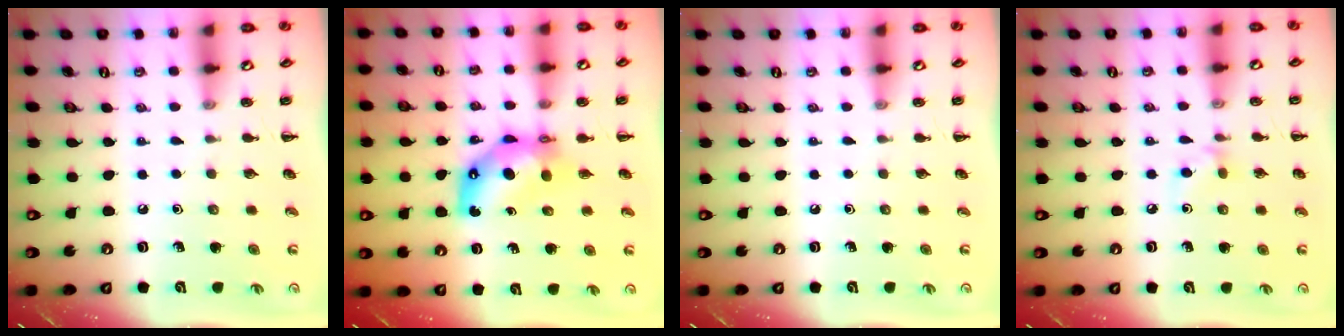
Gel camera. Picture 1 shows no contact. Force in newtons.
{"total": 7.7, "press": 7.4, "slide": 2.2}
{"total": 0.0}
{"total": 6.0, "press": 5.7, "slide": 1.8}